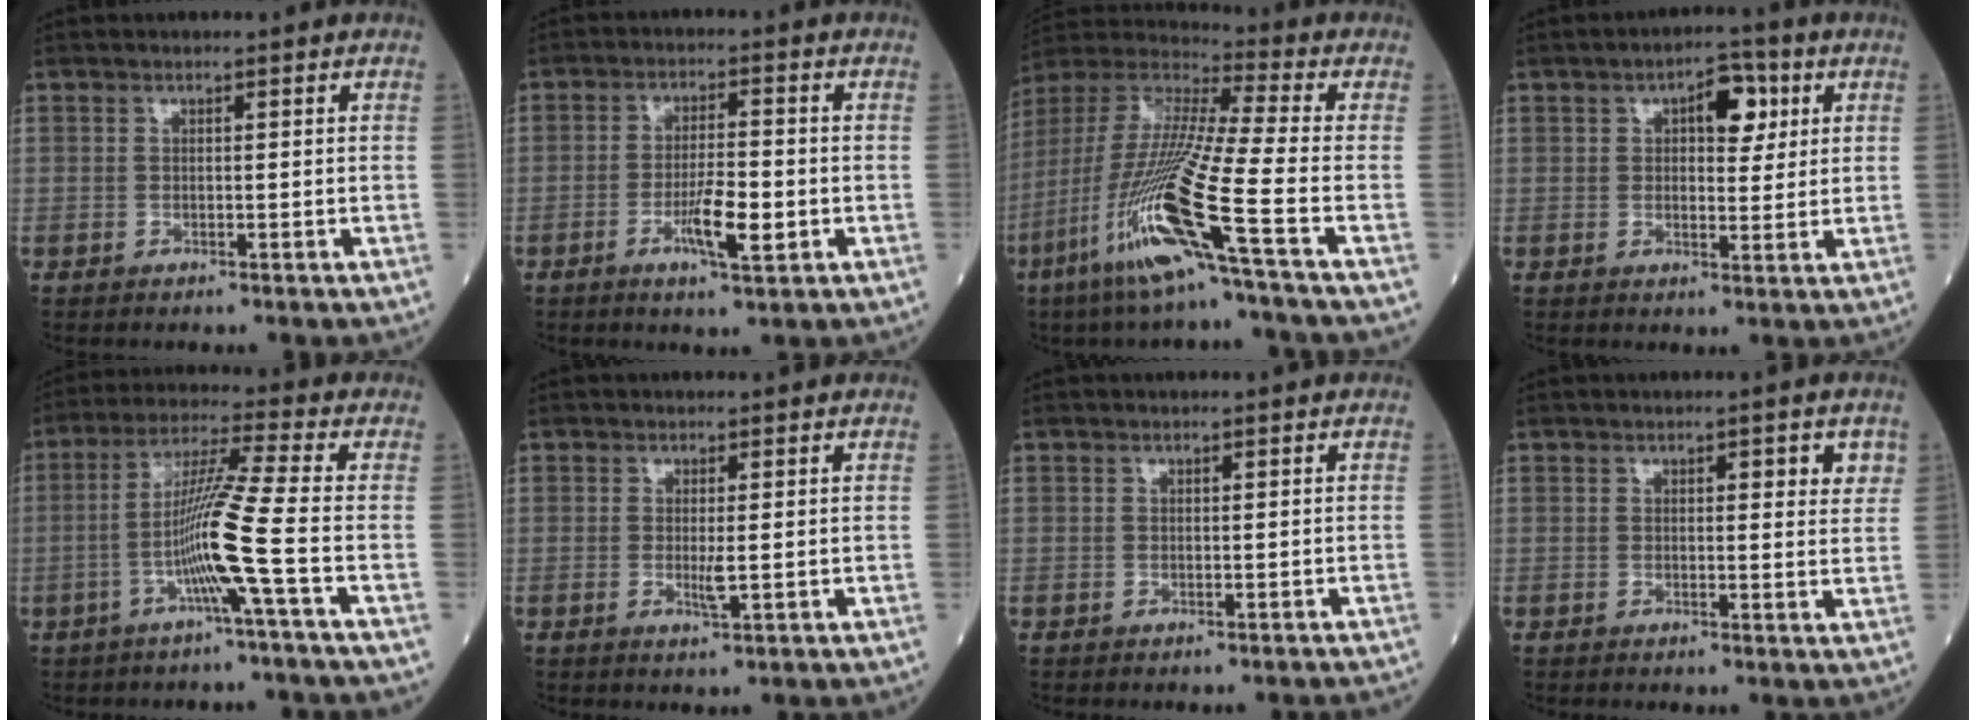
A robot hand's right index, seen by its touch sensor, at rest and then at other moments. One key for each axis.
{"total": 6.1, "fx": -2.0, "fy": 1.0, "fz": 5.7, "tx": -0.103, "ty": -0.004, "tz": -0.035}
{"total": 17.1, "fx": -7.5, "fy": -1.0, "fz": 15.4, "tx": -0.330, "ty": -0.027, "tz": -0.152}
{"total": 6.0, "fx": 2.2, "fy": 2.8, "fz": 4.9, "tx": -0.065, "ty": 0.014, "tz": 0.030}
{"total": 9.6, "fx": -2.9, "fy": -2.2, "fz": 8.9, "tx": -0.173, "ty": 0.004, "tz": -0.059}
{"total": 1.9, "fx": -0.2, "fy": 0.1, "fz": 1.9, "tx": -0.038, "ty": -0.005, "tz": -0.002}
{"total": 0.6, "fx": -0.5, "fy": 0.2, "fz": 0.1, "tx": 0.000, "ty": 0.004, "tz": -0.008}
{"total": 3.4, "fx": 1.6, "fy": 1.2, "fz": 2.7, "tx": -0.027, "ty": -0.002, "tz": 0.017}